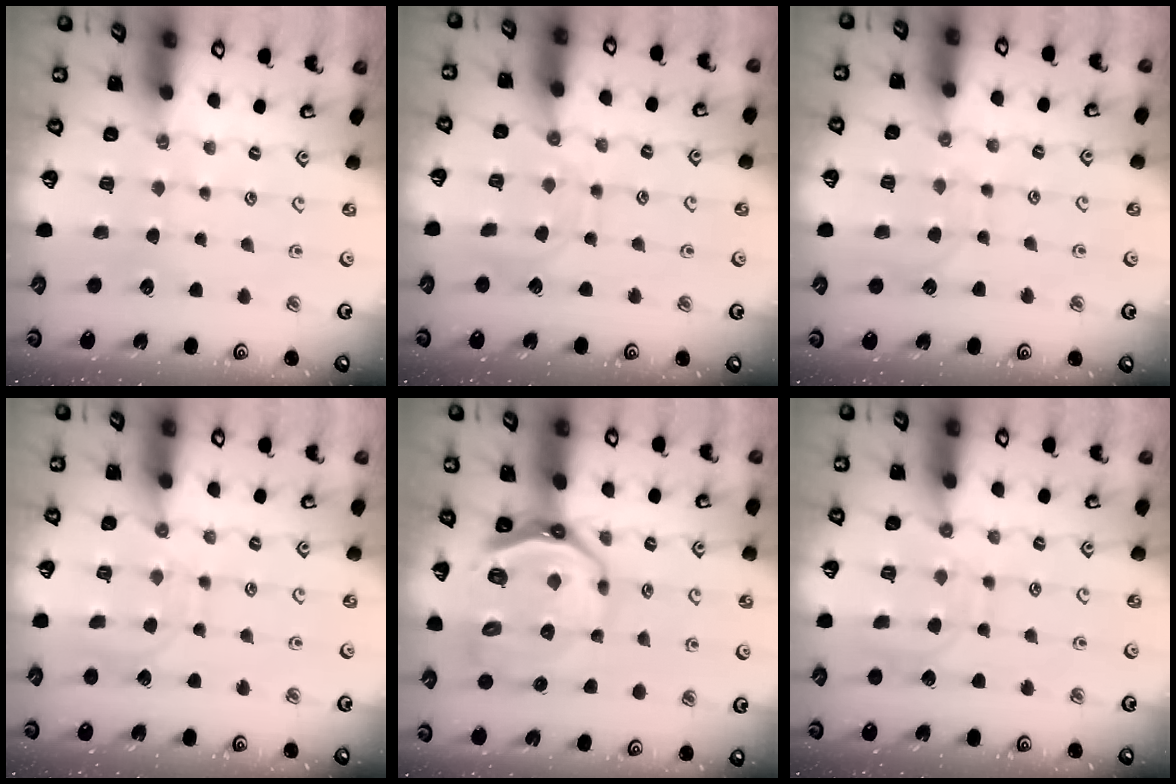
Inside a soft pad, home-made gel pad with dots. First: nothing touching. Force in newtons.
{"total": 8.0, "press": 8.0, "slide": 0.6}
{"total": 5.9, "press": 5.9, "slide": 0.5}
{"total": 8.2, "press": 8.2, "slide": 0.7}
{"total": 15.2, "press": 14.7, "slide": 3.8}
{"total": 9.7, "press": 9.7, "slide": 0.8}